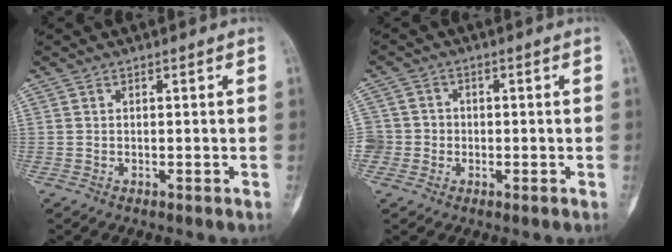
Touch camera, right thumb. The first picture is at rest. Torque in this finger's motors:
{"motor_torque": [0.22, 0.40, 0.28, -0.32, -0.01]}